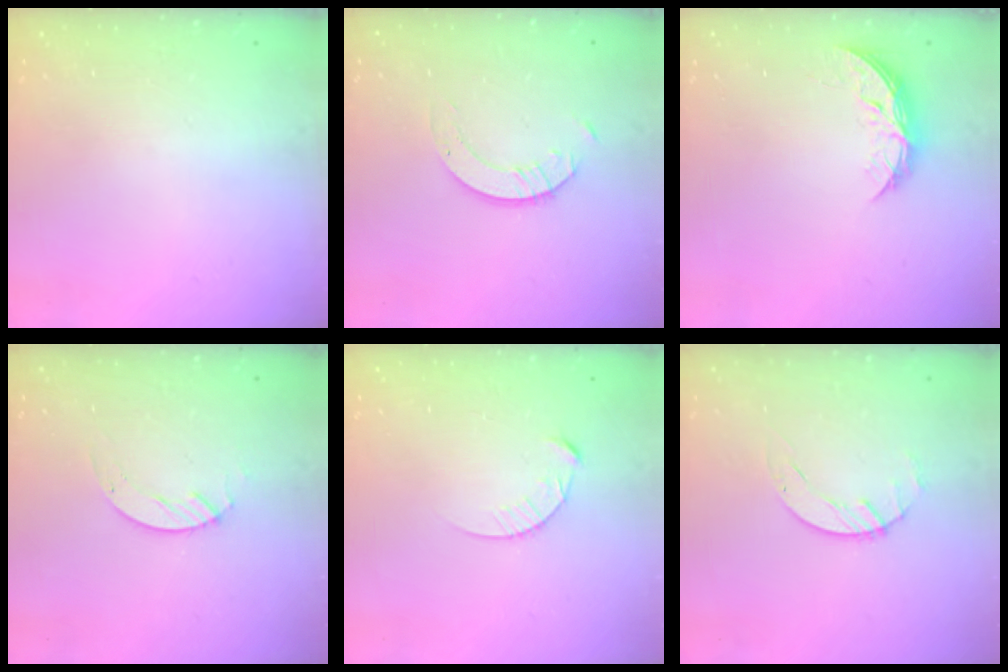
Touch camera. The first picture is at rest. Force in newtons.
{"total": 2.3, "press": 2.3, "slide": 0.2}
{"total": 5.4, "press": 5.4, "slide": 0.5}
{"total": 2.4, "press": 2.4, "slide": 0.2}
{"total": 4.3, "press": 4.3, "slide": 0.4}
{"total": 1.4, "press": 1.4, "slide": 0.2}